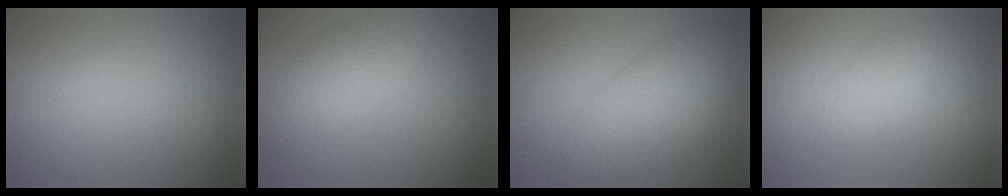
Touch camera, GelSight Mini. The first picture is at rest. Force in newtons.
{"total": 3.4, "press": 3.4, "slide": 0.1}
{"total": 6.8, "press": 6.8, "slide": 0.1}
{"total": 1.6, "press": 1.6, "slide": 0.1}